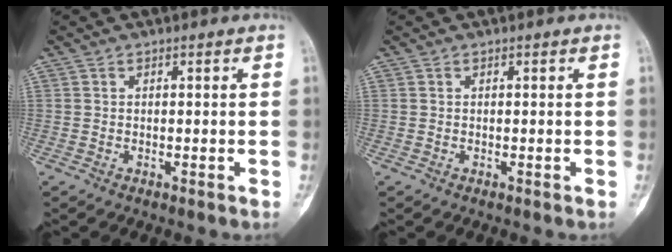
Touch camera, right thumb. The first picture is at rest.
{"total": 0.0}